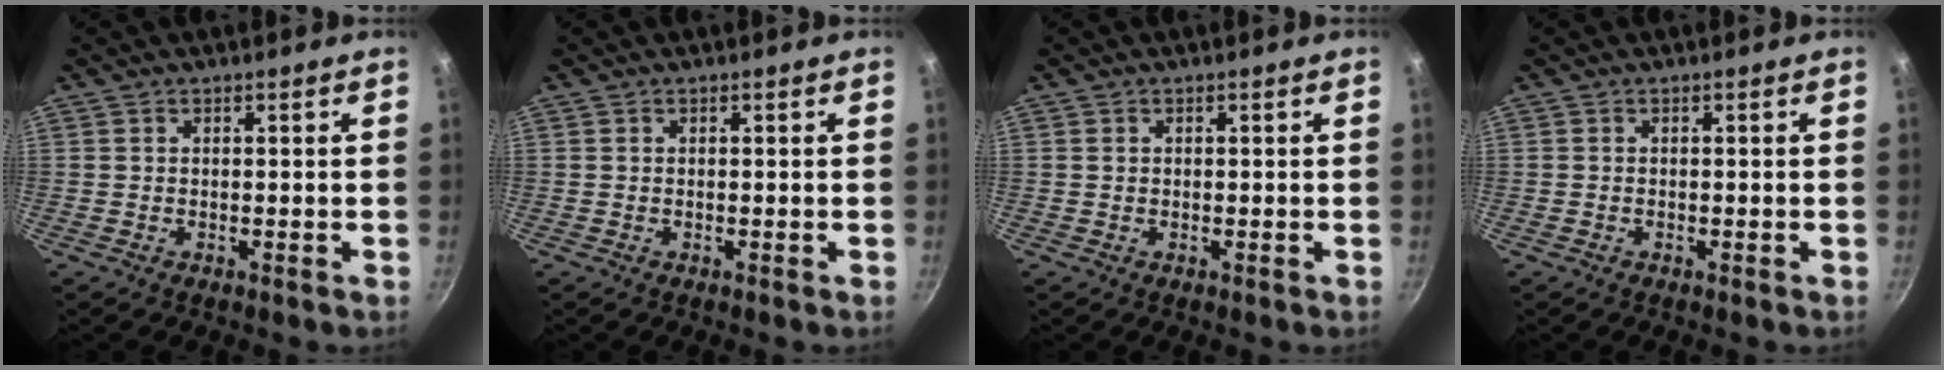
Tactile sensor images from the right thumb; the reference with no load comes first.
{"total": 0.0}
{"total": 0.5, "force": [0.2, 0.4, 0.1], "torque": [-0.001, 0.002, 0.003]}
{"total": 0.0}